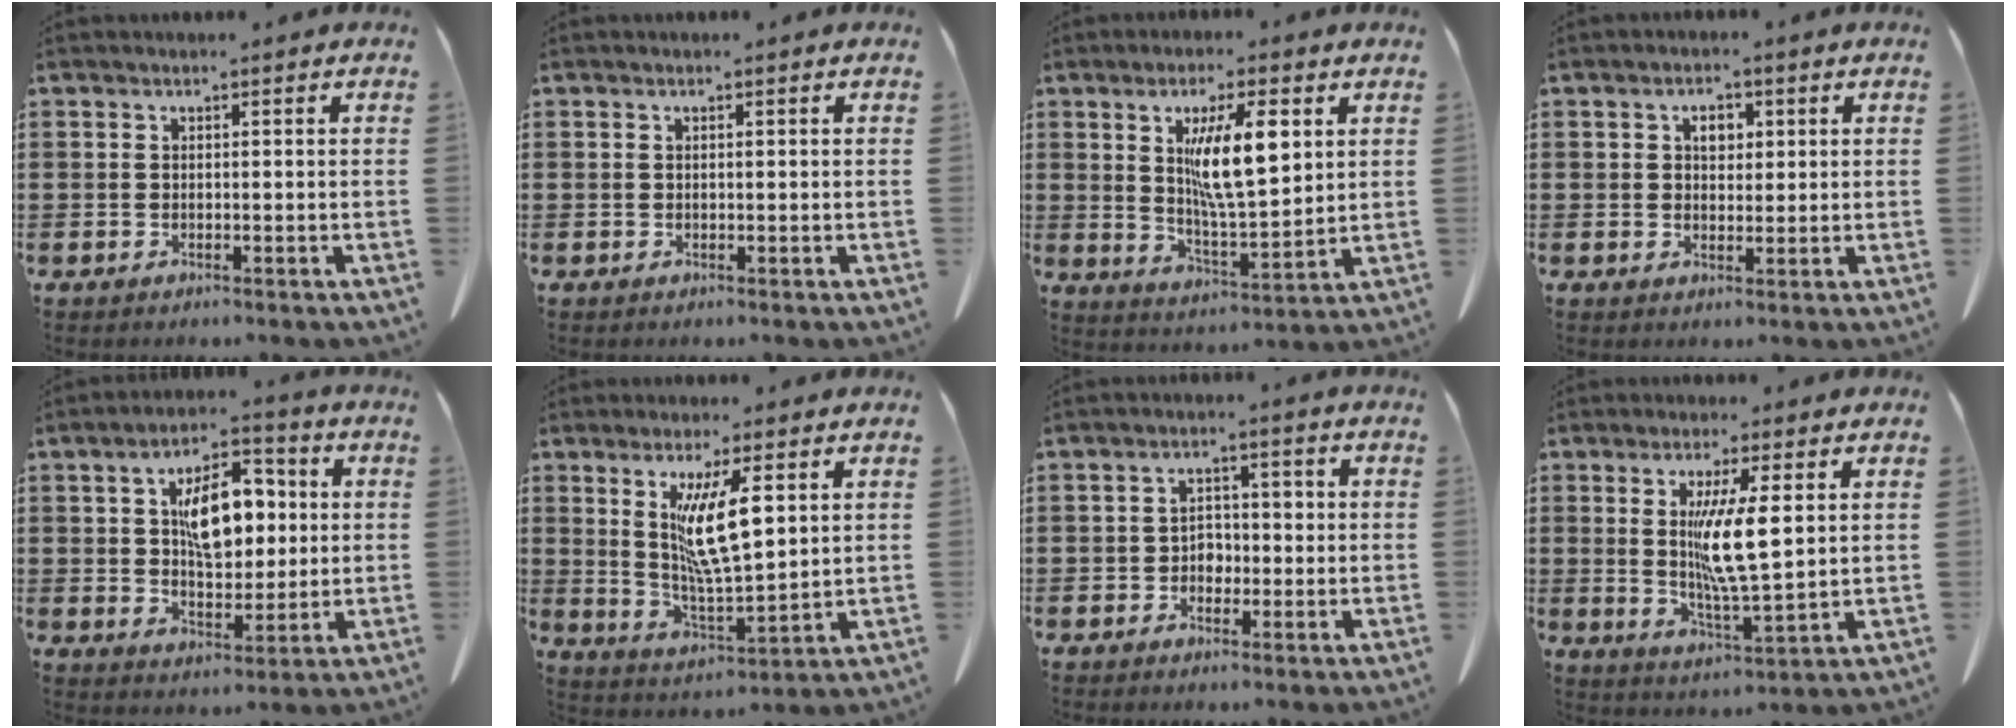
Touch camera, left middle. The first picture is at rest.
{"total": 0.0}
{"total": 9.5, "force": [3.7, 2.6, 8.3], "torque": [-0.151, -0.003, 0.059]}
{"total": 2.9, "force": [1.0, 1.8, 2.0], "torque": [-0.028, 0.003, 0.013]}
{"total": 9.4, "force": [1.9, 5.3, 7.6], "torque": [-0.130, 0.010, 0.029]}
{"total": 9.9, "force": [3.4, 2.6, 8.9], "torque": [-0.168, -0.002, 0.059]}
{"total": 2.9, "force": [-0.5, 2.4, 1.6], "torque": [-0.031, 0.008, -0.018]}
{"total": 8.5, "force": [2.5, 1.5, 8.0], "torque": [-0.141, -0.011, 0.039]}